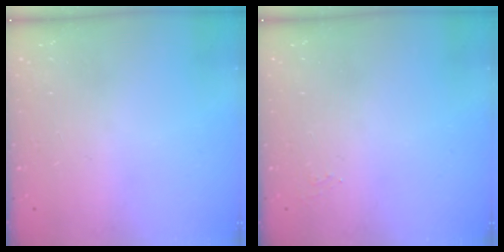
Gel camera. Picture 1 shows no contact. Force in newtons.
{"total": 5.1, "press": 5.1, "slide": 0.5}